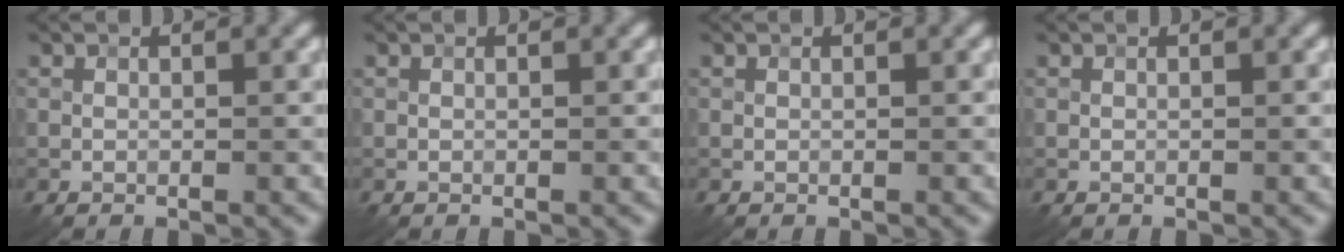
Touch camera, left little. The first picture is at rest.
{"total": 0.0}
{"total": 0.0}
{"total": 0.0}